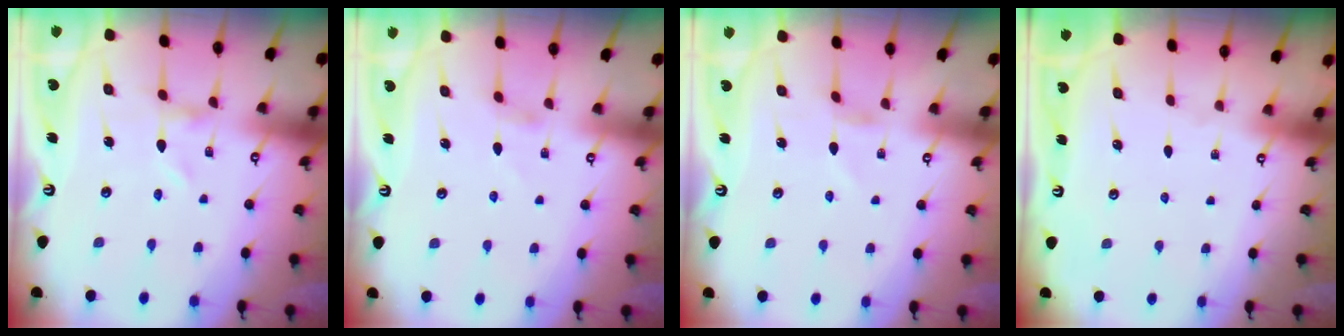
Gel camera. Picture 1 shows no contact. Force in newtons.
{"total": 2.7, "press": 2.7, "slide": 0.4}
{"total": 1.7, "press": 1.7, "slide": 0.2}
{"total": 0.0}